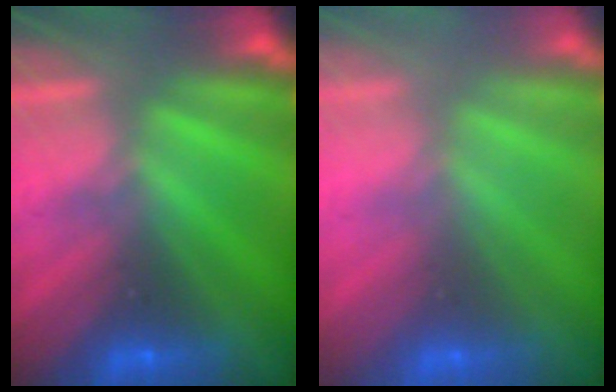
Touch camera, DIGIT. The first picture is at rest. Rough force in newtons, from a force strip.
{"total": 2.9}